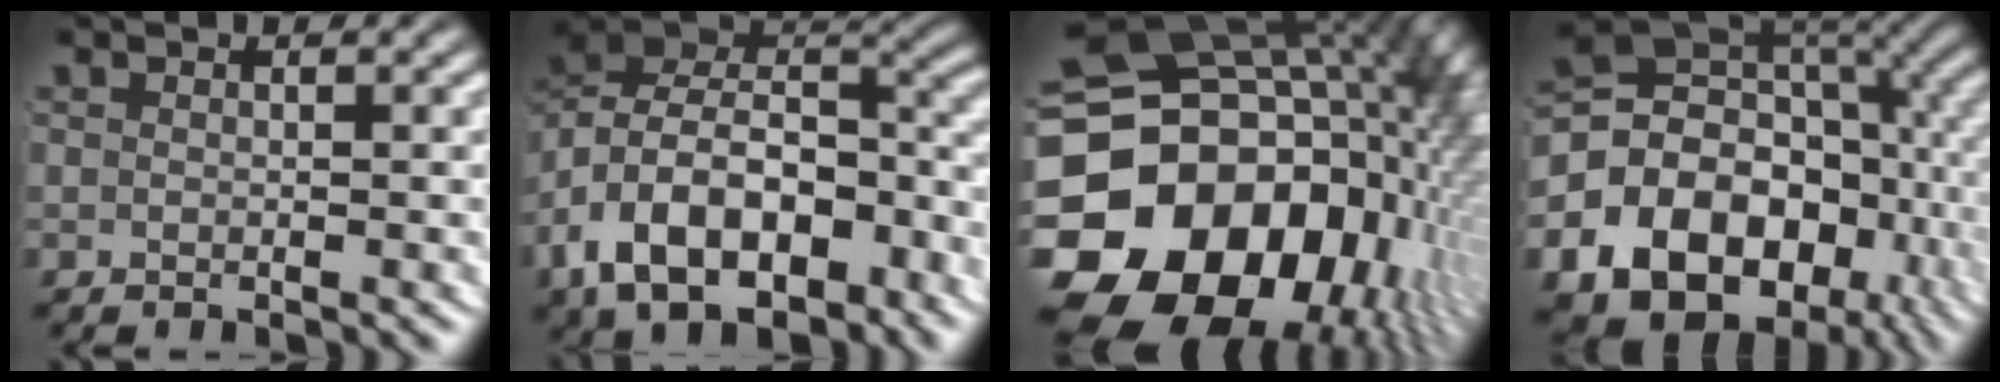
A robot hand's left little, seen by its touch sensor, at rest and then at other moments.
{"total": 13.4, "force": [-1.6, 10.4, 8.3], "torque": [-0.180, -0.016, -0.030]}
{"total": 32.8, "force": [-0.6, 23.7, 22.7], "torque": [-0.386, -0.039, -0.015]}
{"total": 23.4, "force": [-5.7, 18.5, 13.3], "torque": [-0.269, -0.069, -0.082]}